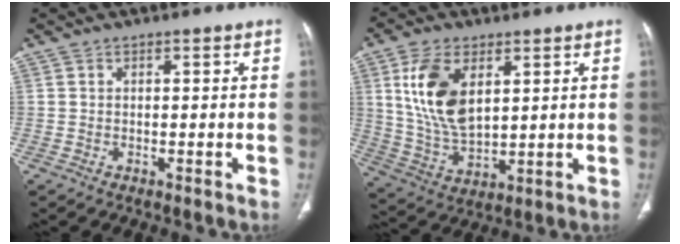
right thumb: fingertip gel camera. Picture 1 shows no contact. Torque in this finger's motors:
{"motor_torque": [0.21, 2.21, 1.59, 0.48, 0.53]}